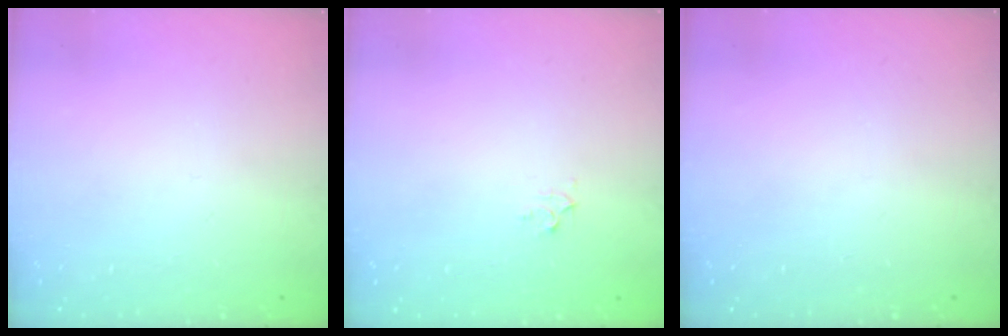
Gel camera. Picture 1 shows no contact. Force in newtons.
{"total": 2.3, "press": 2.3, "slide": 0.2}
{"total": 0.0}